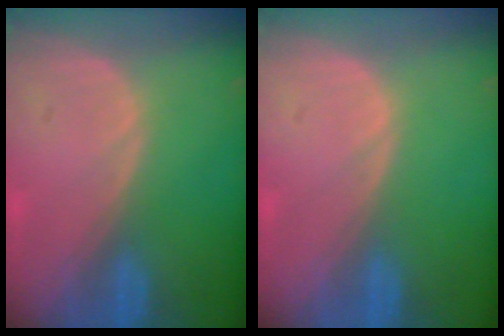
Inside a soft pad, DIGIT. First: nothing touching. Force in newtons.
{"total": 0.0}